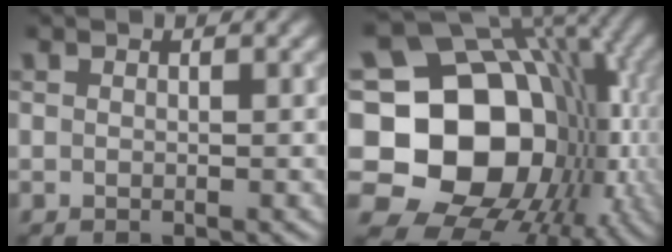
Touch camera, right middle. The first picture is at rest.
{"total": 19.4, "force": [-2.1, 15.0, 12.2], "torque": [-0.197, -0.010, -0.027]}